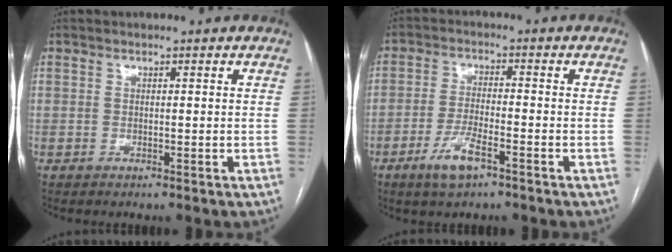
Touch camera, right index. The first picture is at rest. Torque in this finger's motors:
{"motor_torque": [0.99, -0.48, 0.36, 0.07]}